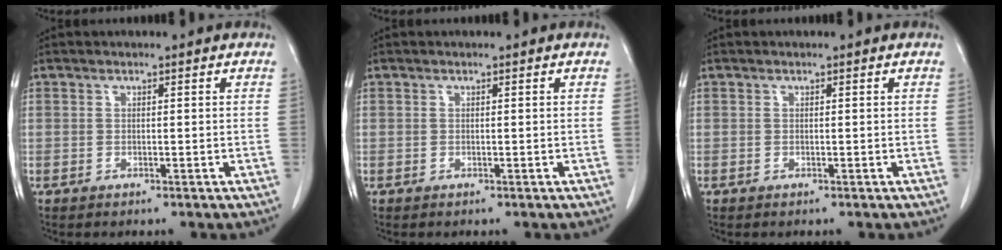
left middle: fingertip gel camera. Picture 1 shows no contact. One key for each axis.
{"total": 0.0}
{"total": 0.0}